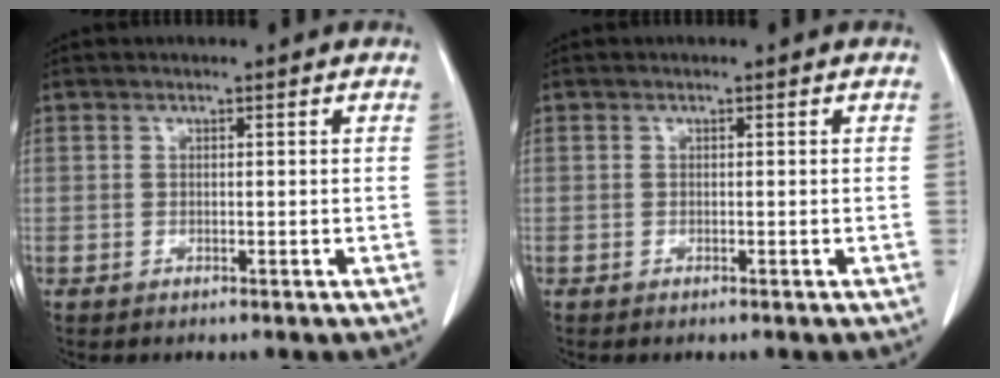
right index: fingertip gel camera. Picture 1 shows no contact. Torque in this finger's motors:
{"motor_torque": [0.11, -0.12, -0.01, 0.01]}